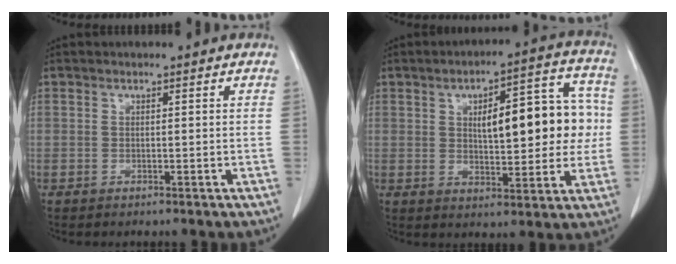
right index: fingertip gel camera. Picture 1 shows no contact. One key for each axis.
{"total": 14.2, "fx": 1.7, "fy": 5.1, "fz": 13.1, "tx": -0.173, "ty": 0.037, "tz": 0.032}